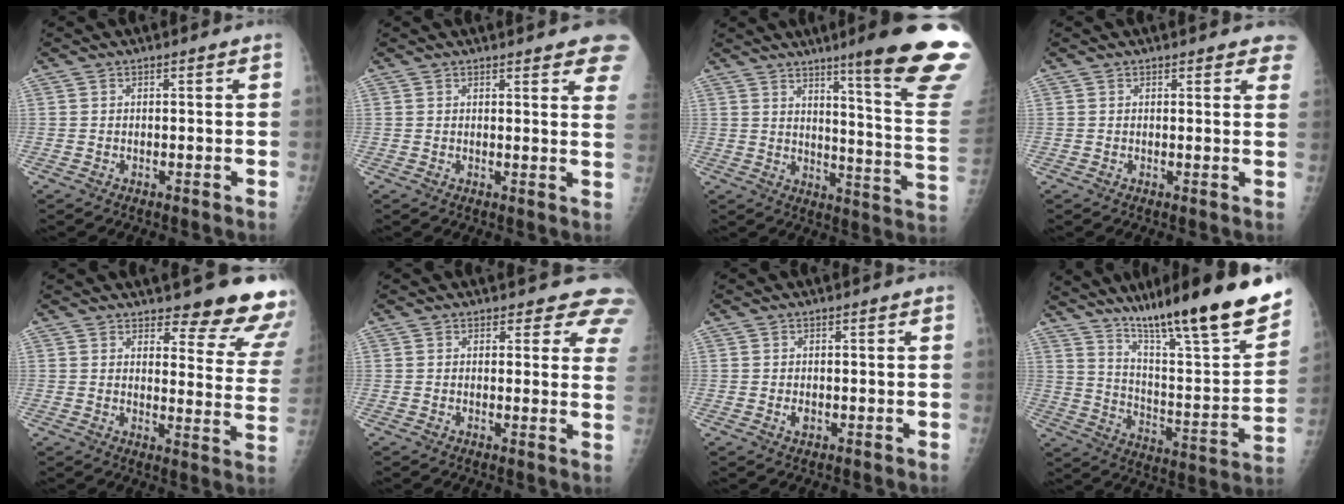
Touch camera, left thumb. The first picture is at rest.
{"total": 9.5, "force": [7.2, 2.0, 5.9], "torque": [-0.046, -0.023, 0.069]}
{"total": 21.8, "force": [14.3, 0.9, 16.5], "torque": [-0.193, -0.093, 0.191]}
{"total": 4.3, "force": [3.6, 1.5, 1.9], "torque": [0.010, -0.008, 0.029]}
{"total": 15.9, "force": [13.9, 4.2, 6.6], "torque": [-0.030, -0.112, 0.148]}
{"total": 7.8, "force": [6.9, 3.1, 1.5], "torque": [0.038, -0.030, 0.046]}
{"total": 1.1, "force": [-0.2, 0.7, 0.8], "torque": [-0.014, -0.002, -0.002]}
{"total": 26.0, "force": [19.4, 2.9, 17.1], "torque": [-0.240, -0.090, 0.301]}